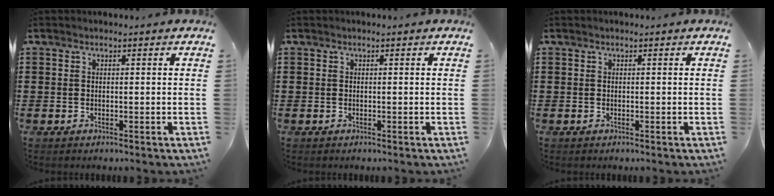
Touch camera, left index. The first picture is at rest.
{"total": 0.0}
{"total": 0.0}